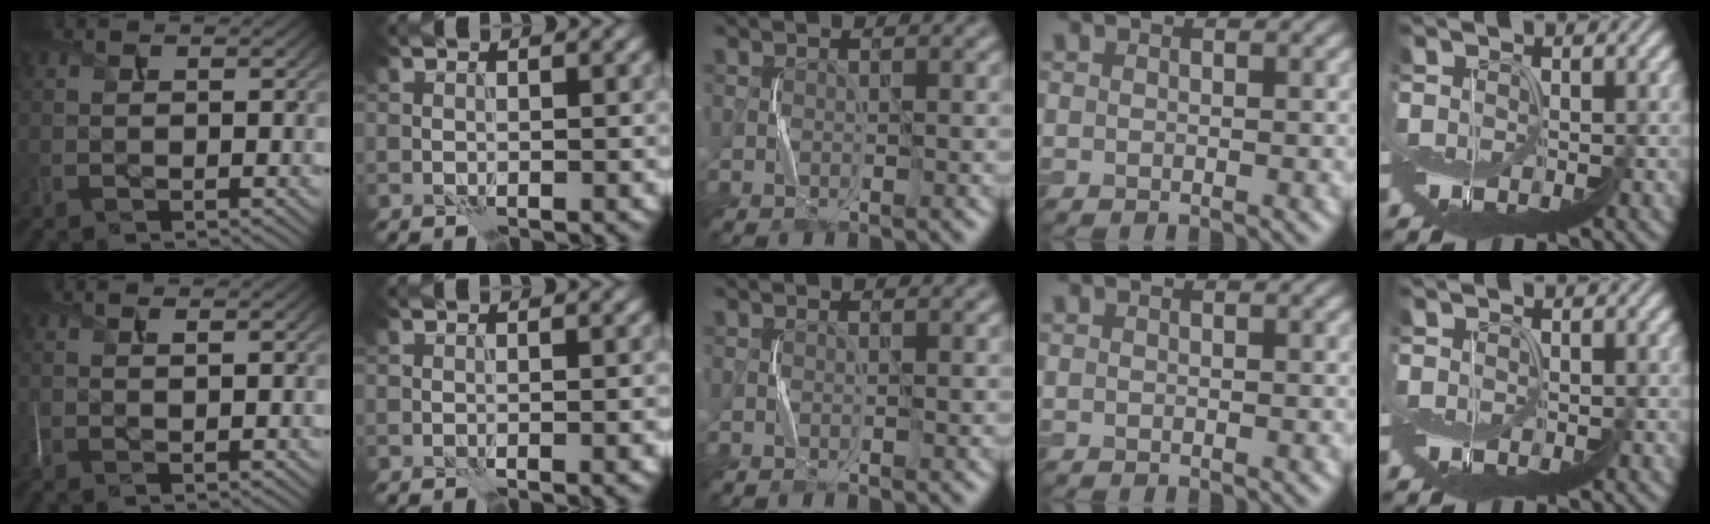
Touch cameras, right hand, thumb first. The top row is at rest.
{"thumb": {"total": 1.3, "force": [0.6, 0.2, 1.1], "torque": [-0.028, 0.004, 0.012]}, "index": {"total": 0.8, "force": [-0.3, -0.1, 0.7], "torque": [-0.009, -0.003, -0.005]}}